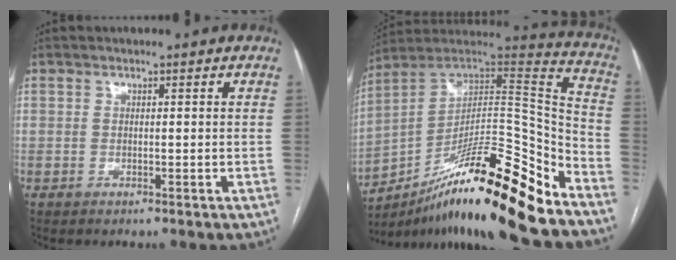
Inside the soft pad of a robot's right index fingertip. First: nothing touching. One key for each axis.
{"total": 25.1, "fx": -17.2, "fy": 2.3, "fz": 18.1, "tx": -0.245, "ty": 0.017, "tz": -0.294}